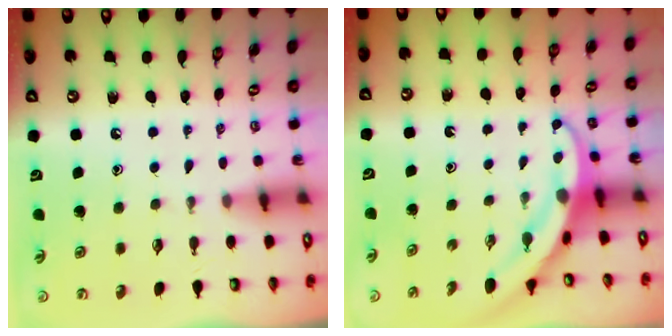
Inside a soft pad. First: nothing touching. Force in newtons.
{"total": 4.0, "press": 4.0, "slide": 0.7}